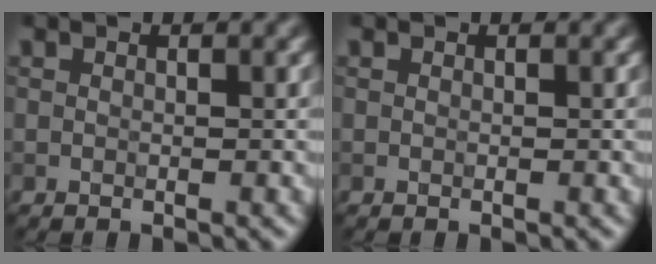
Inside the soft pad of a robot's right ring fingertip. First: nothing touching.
{"total": 0.0}